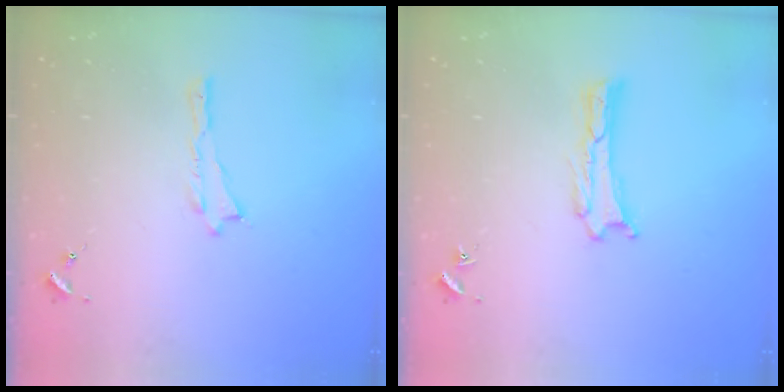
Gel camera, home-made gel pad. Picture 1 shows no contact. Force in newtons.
{"total": 0.8, "press": 0.8, "slide": 0.0}